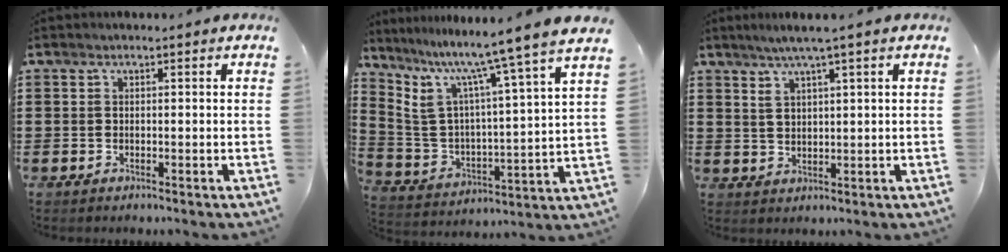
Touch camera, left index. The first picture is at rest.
{"total": 8.9, "force": [7.4, -0.7, 4.9], "torque": [-0.132, -0.071, 0.111]}
{"total": 3.2, "force": [1.7, 0.4, 2.7], "torque": [-0.054, 0.003, 0.029]}